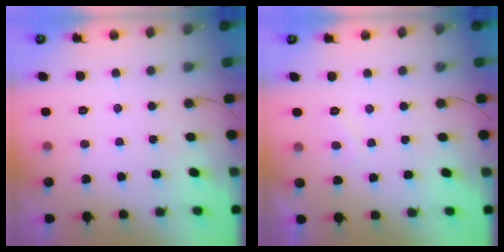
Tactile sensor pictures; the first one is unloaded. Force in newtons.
{"total": 1.4, "press": 1.3, "slide": 0.6}